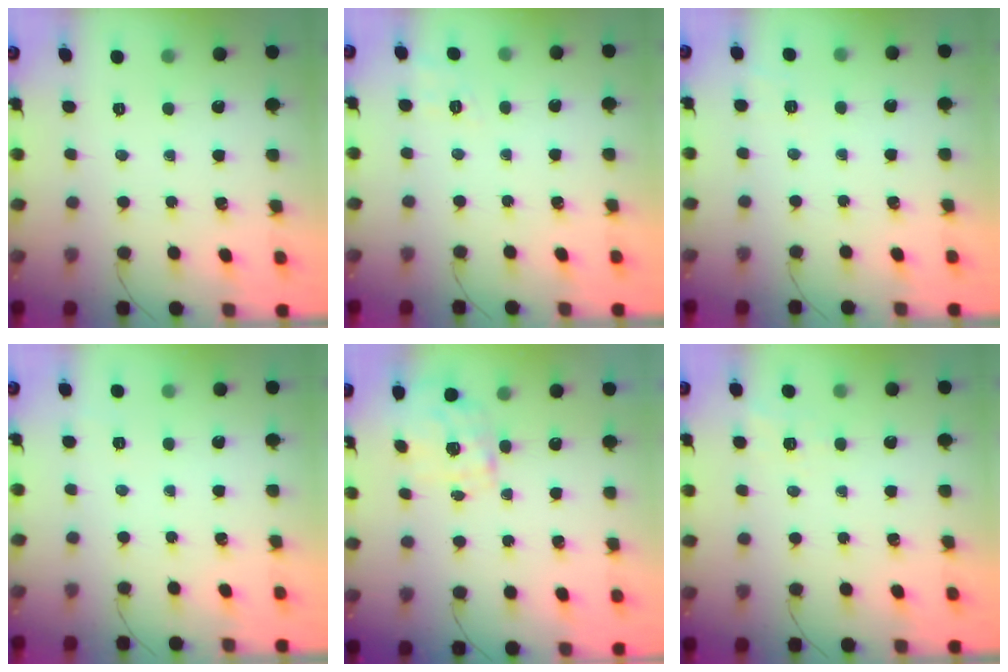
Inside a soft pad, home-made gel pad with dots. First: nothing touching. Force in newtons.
{"total": 2.5, "press": 1.6, "slide": 1.9}
{"total": 1.6, "press": 0.2, "slide": 1.6}
{"total": 5.9, "press": 5.8, "slide": 1.4}
{"total": 2.2, "press": 2.2, "slide": 0.4}
{"total": 1.6, "press": 0.2, "slide": 1.6}